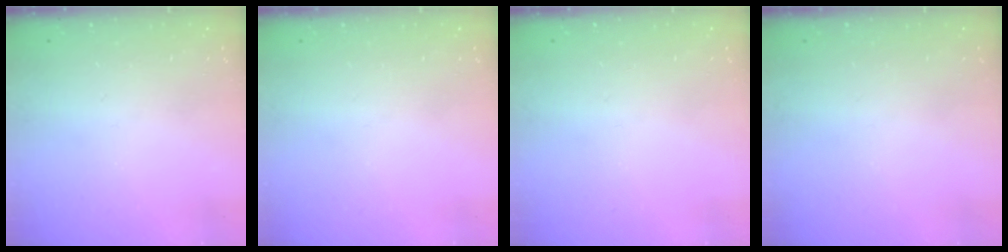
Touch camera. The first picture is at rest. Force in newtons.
{"total": 0.0}
{"total": 0.0}
{"total": 0.0}